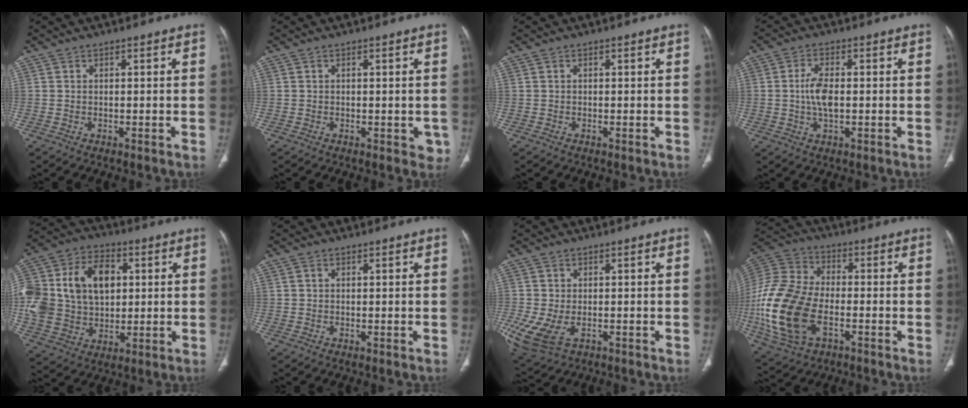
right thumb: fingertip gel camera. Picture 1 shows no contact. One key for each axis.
{"total": 2.3, "fx": -0.4, "fy": 1.5, "fz": 1.7, "tx": 0.000, "ty": 0.001, "tz": -0.003}
{"total": 0.0}
{"total": 5.3, "fx": -0.1, "fy": 2.5, "fz": 4.7, "tx": -0.099, "ty": 0.005, "tz": -0.004}
{"total": 26.3, "fx": 4.3, "fy": 18.9, "fz": 17.8, "tx": -0.383, "ty": 0.040, "tz": 0.091}
{"total": 0.5, "fx": 0.2, "fy": 0.4, "fz": 0.3, "tx": -0.006, "ty": 0.003, "tz": 0.004}
{"total": 9.6, "fx": -2.9, "fy": 6.0, "fz": 6.9, "tx": -0.169, "ty": -0.012, "tz": -0.042}
{"total": 21.7, "fx": -5.3, "fy": 12.9, "fz": 16.6, "tx": -0.376, "ty": 0.007, "tz": -0.096}